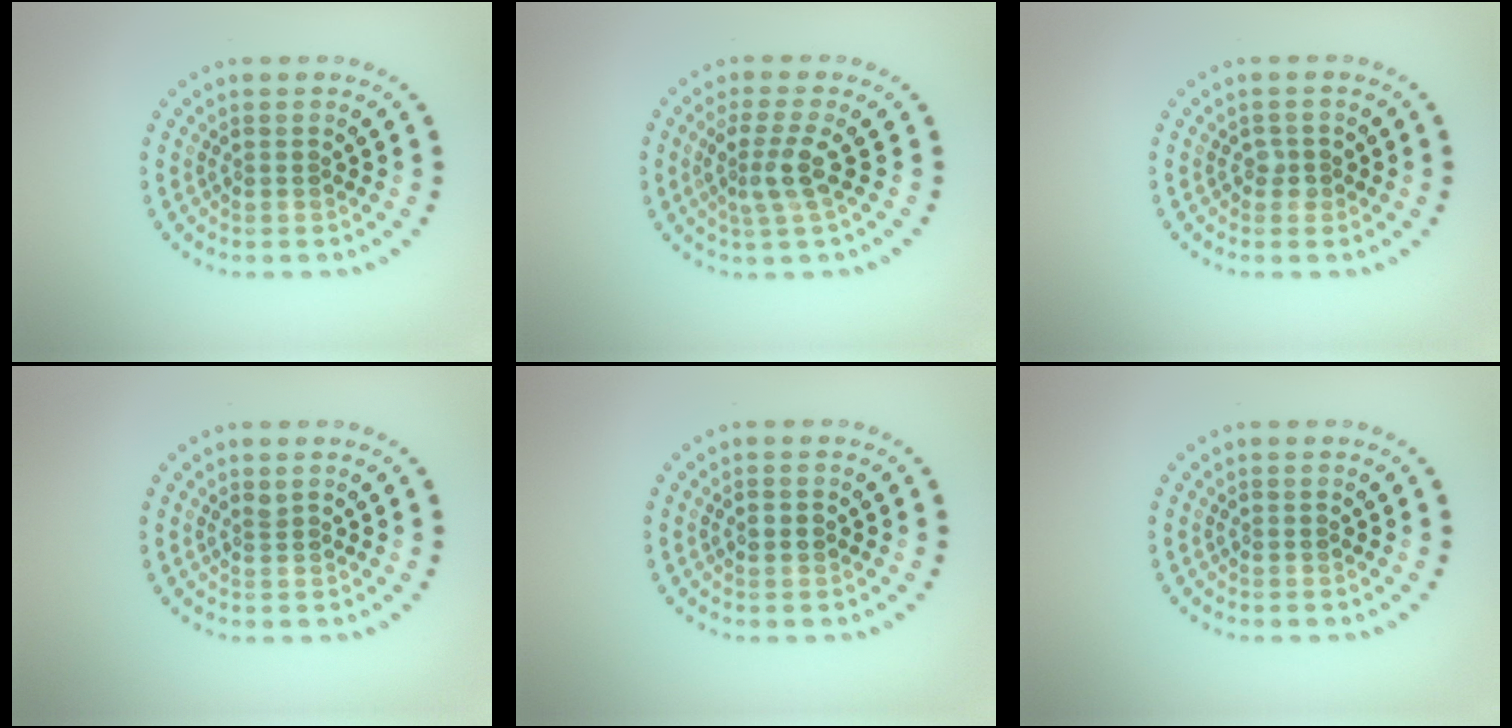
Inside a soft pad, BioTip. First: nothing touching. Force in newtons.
{"total": 2.8, "press": 2.1, "slide": 1.8}
{"total": 1.0, "press": 1.0, "slide": 0.2}
{"total": 0.6, "press": 0.4, "slide": 0.5}
{"total": 1.5, "press": 1.5, "slide": 0.1}
{"total": 0.0}